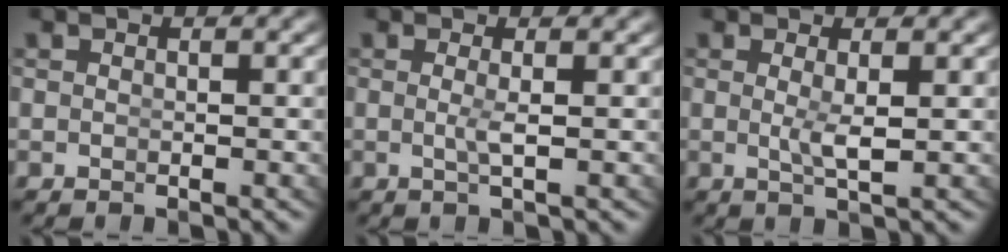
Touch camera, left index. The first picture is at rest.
{"total": 1.3, "force": [-0.2, -0.6, 1.1], "torque": [-0.031, -0.013, 0.006]}
{"total": 1.8, "force": [0.1, -0.4, 1.7], "torque": [-0.039, -0.016, 0.012]}